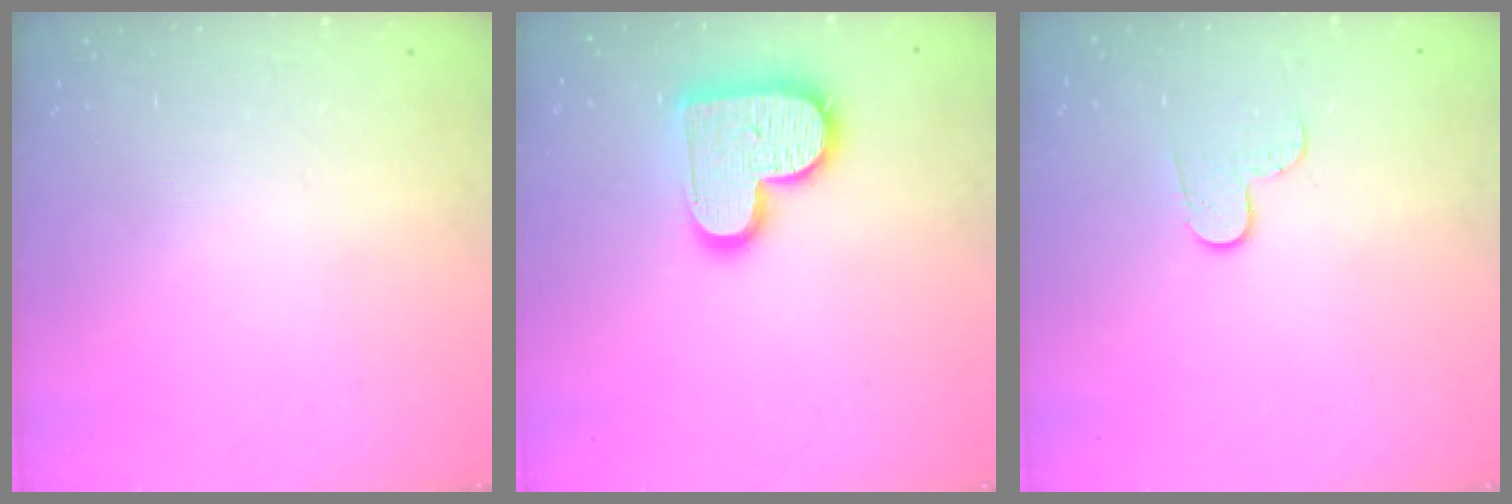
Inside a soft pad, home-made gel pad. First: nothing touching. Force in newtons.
{"total": 14.4, "press": 14.4, "slide": 1.0}
{"total": 5.9, "press": 5.9, "slide": 0.5}